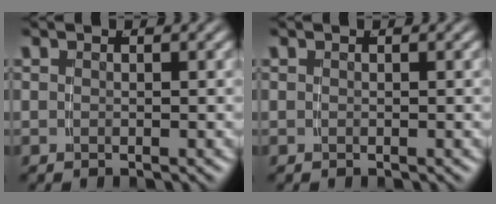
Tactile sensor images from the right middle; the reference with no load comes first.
{"total": 0.0}